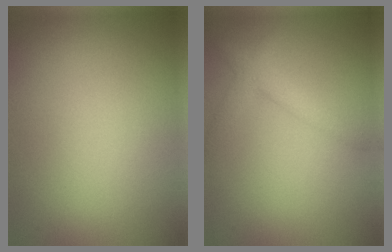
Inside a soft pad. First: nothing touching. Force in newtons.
{"total": 2.6, "press": 2.6, "slide": 0.2}